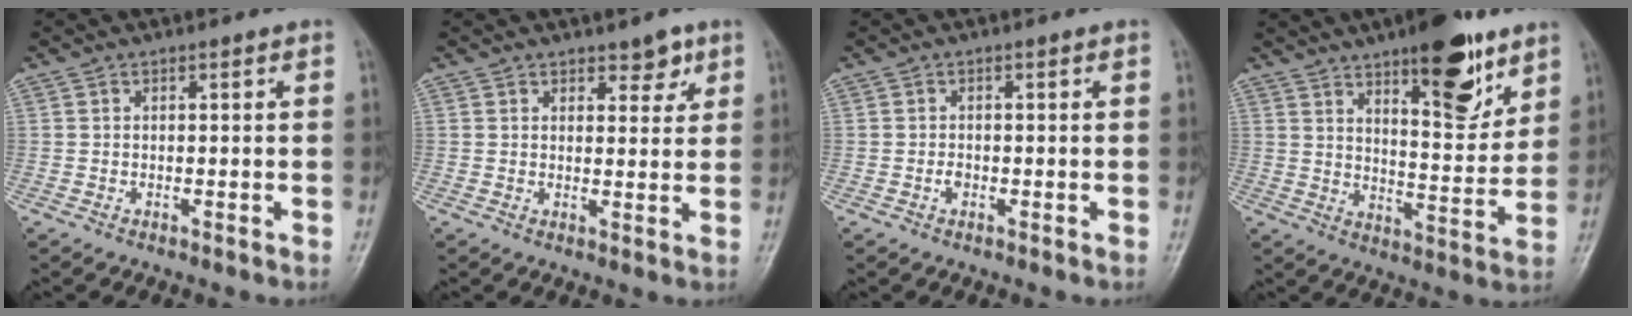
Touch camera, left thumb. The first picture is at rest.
{"total": 3.8, "force": [2.5, 2.1, 1.9], "torque": [0.000, -0.014, 0.034]}
{"total": 1.1, "force": [-0.4, 0.8, 0.7], "torque": [-0.010, 0.002, -0.009]}
{"total": 15.9, "force": [9.7, 5.6, 11.3], "torque": [-0.125, -0.058, 0.147]}